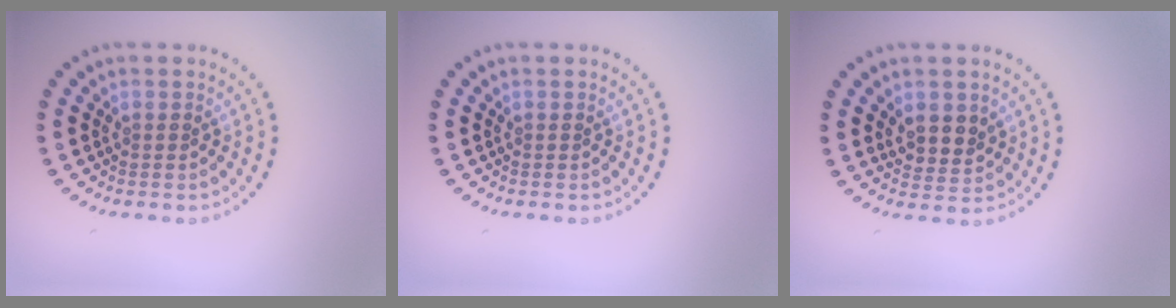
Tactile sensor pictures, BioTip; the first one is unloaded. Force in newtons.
{"total": 0.0}
{"total": 2.7, "press": 2.6, "slide": 1.0}